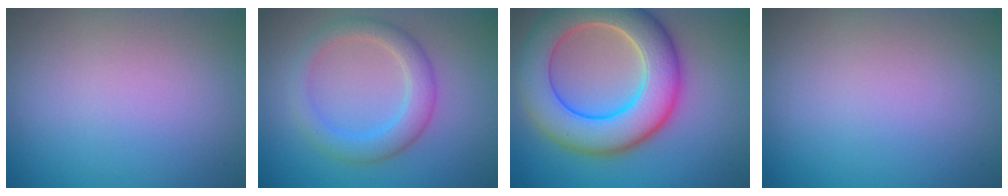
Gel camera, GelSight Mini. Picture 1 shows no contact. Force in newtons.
{"total": 3.6, "press": 3.6, "slide": 0.2}
{"total": 10.0, "press": 10.0, "slide": 0.8}
{"total": 0.0}